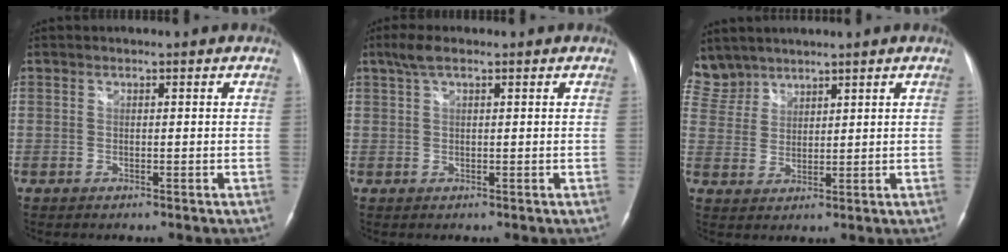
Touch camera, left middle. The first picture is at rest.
{"total": 2.8, "force": [1.8, 0.6, 2.0], "torque": [-0.049, 0.018, 0.038]}
{"total": 6.8, "force": [6.0, 3.1, -0.1], "torque": [-0.004, 0.009, 0.133]}